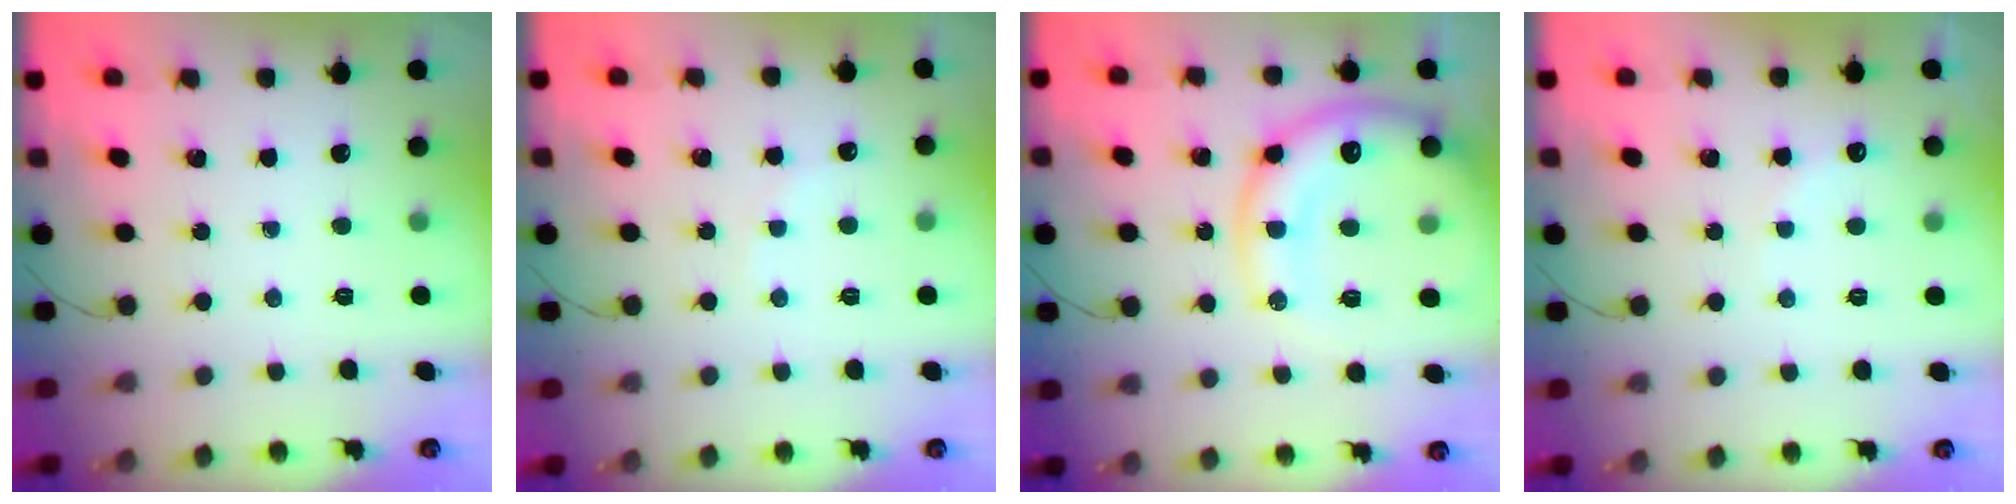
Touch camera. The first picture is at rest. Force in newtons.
{"total": 3.1, "press": 3.0, "slide": 0.7}
{"total": 17.9, "press": 17.6, "slide": 3.1}
{"total": 6.8, "press": 6.6, "slide": 1.5}